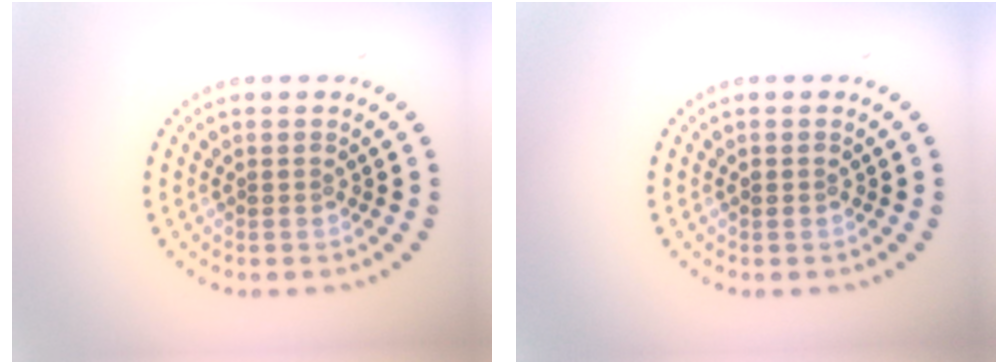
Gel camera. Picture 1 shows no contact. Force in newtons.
{"total": 0.6, "press": 0.6, "slide": 0.0}